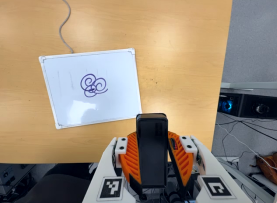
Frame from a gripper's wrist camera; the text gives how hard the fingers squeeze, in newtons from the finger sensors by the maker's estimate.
{"total": 6.6, "left": 5.5, "right": 7.7}